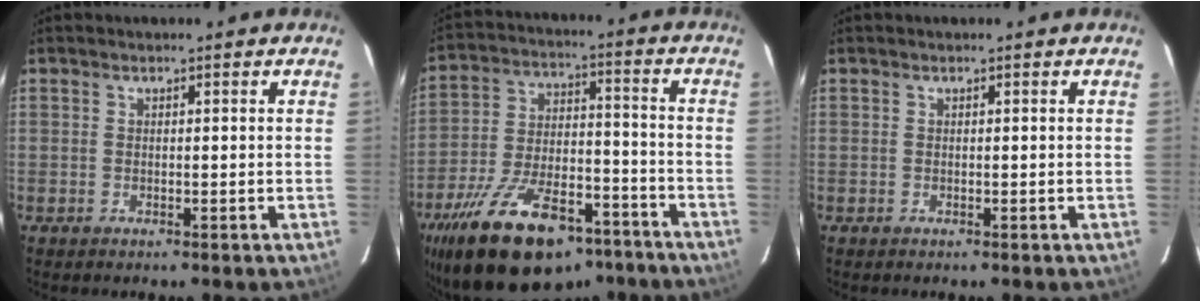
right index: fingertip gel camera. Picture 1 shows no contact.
{"total": 25.5, "force": [-17.8, 11.1, 14.5], "torque": [-0.277, -0.013, -0.268]}
{"total": 0.0}